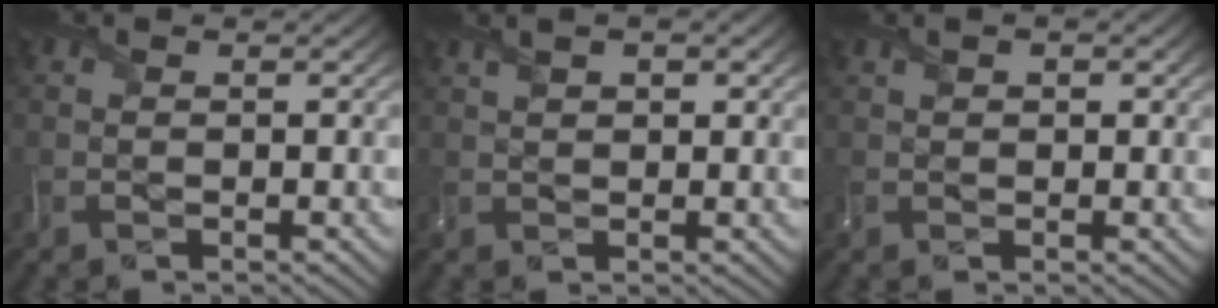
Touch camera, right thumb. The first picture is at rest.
{"total": 4.0, "force": [2.4, 1.7, 2.8], "torque": [-0.055, 0.007, 0.034]}
{"total": 2.2, "force": [1.2, 1.2, 1.4], "torque": [-0.021, -0.004, 0.017]}